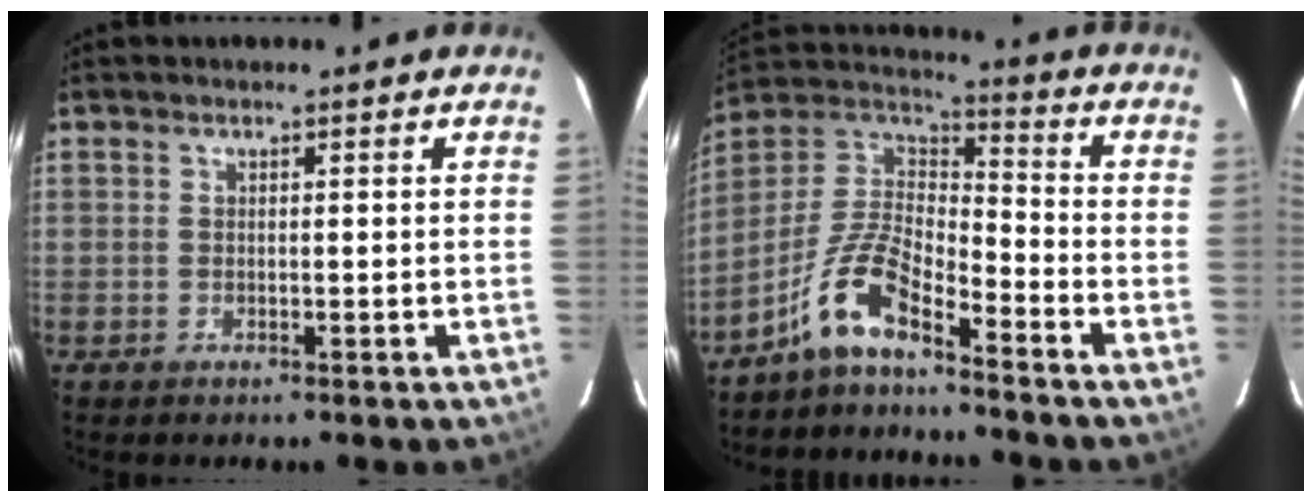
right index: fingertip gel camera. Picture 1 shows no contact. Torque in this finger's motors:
{"motor_torque": [1.04, -1.10, 0.48, 0.15]}